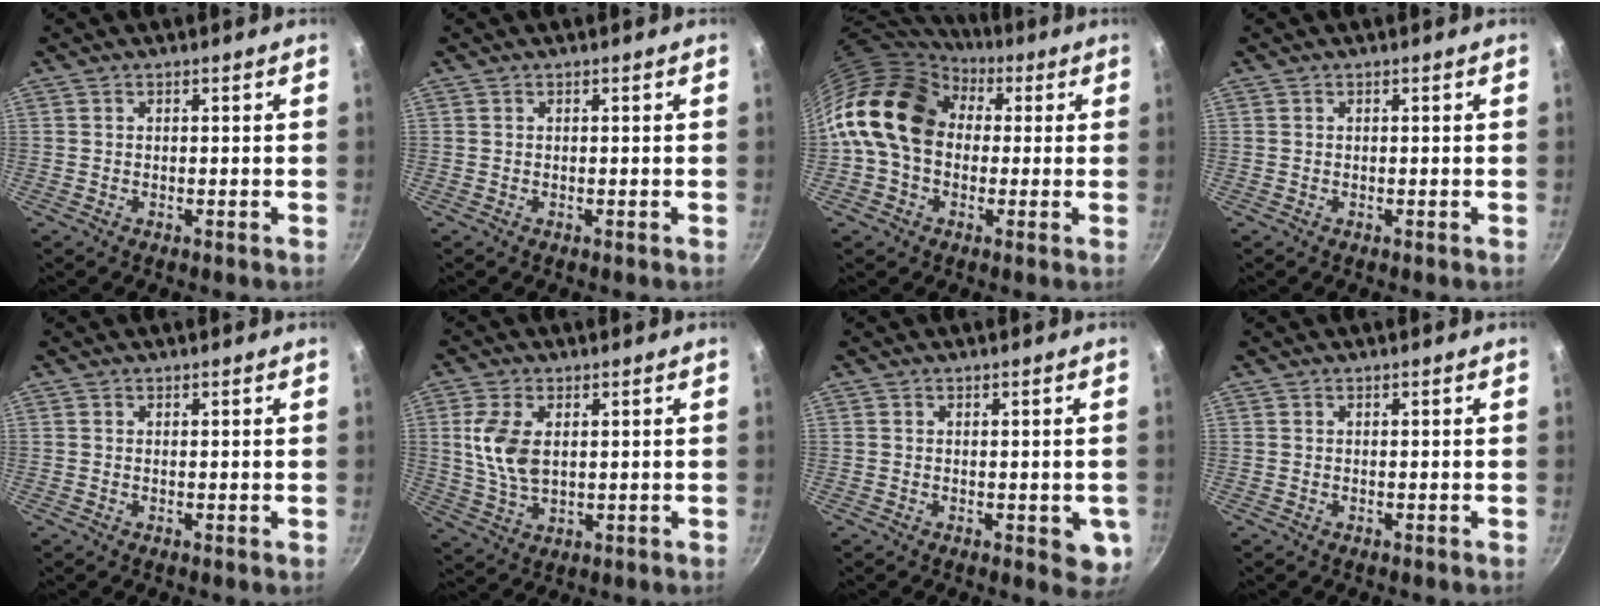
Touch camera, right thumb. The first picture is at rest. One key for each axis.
{"total": 0.0}
{"total": 17.8, "fx": 3.0, "fy": 13.4, "fz": 11.3, "tx": -0.186, "ty": 0.029, "tz": 0.038}
{"total": 0.0}
{"total": 0.0}
{"total": 8.9, "fx": 1.7, "fy": 5.2, "fz": 7.0, "tx": -0.139, "ty": -0.010, "tz": 0.035}
{"total": 4.9, "fx": -0.8, "fy": 2.6, "fz": 4.1, "tx": -0.035, "ty": -0.005, "tz": -0.008}
{"total": 0.0}